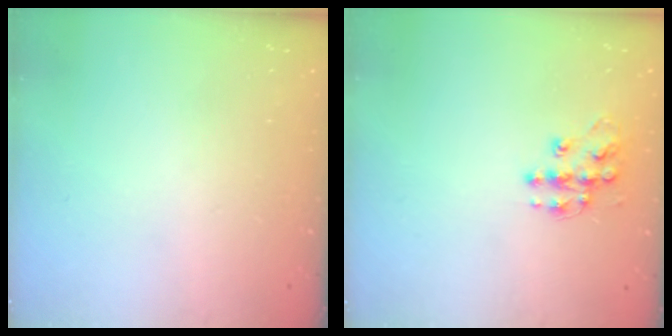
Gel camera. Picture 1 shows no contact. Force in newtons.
{"total": 10.8, "press": 10.8, "slide": 0.6}